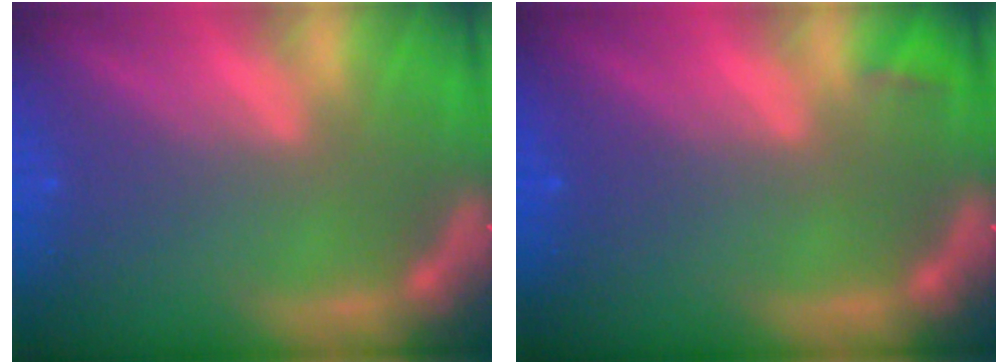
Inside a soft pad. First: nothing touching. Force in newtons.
{"total": 0.9}